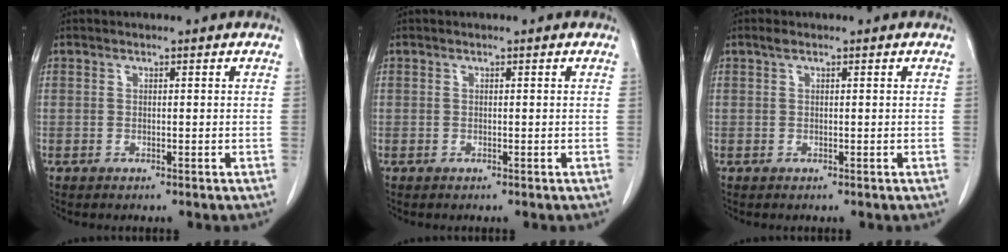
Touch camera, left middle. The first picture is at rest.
{"total": 0.0}
{"total": 0.7, "force": [0.5, 0.2, 0.5], "torque": [-0.014, 0.009, 0.008]}